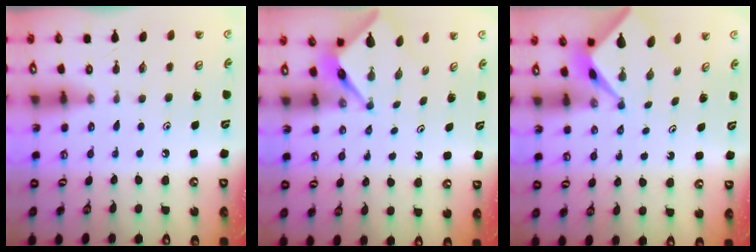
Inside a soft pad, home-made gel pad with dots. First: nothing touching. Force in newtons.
{"total": 3.9, "press": 3.9, "slide": 0.2}
{"total": 2.4, "press": 2.3, "slide": 0.3}